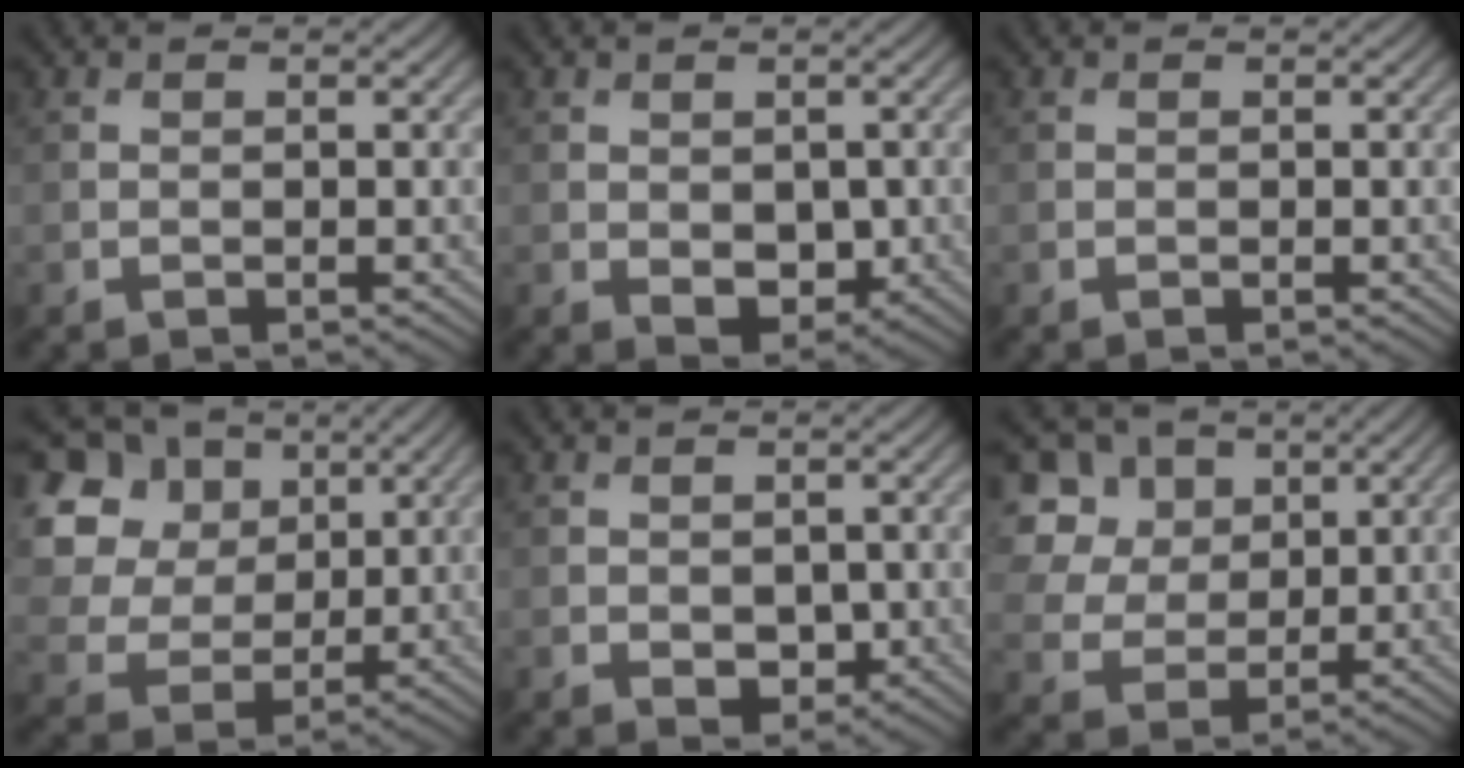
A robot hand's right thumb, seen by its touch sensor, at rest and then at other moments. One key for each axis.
{"total": 3.4, "fx": -0.1, "fy": 2.4, "fz": 2.4, "tx": -0.042, "ty": -0.014, "tz": 0.004}
{"total": 0.0}
{"total": 14.8, "fx": 5.1, "fy": 11.8, "fz": 7.4, "tx": -0.242, "ty": 0.043, "tz": 0.117}
{"total": 2.4, "fx": -0.1, "fy": 1.8, "fz": 1.5, "tx": -0.029, "ty": -0.010, "tz": 0.004}
{"total": 10.6, "fx": 4.2, "fy": 8.2, "fz": 5.1, "tx": -0.158, "ty": 0.019, "tz": 0.094}